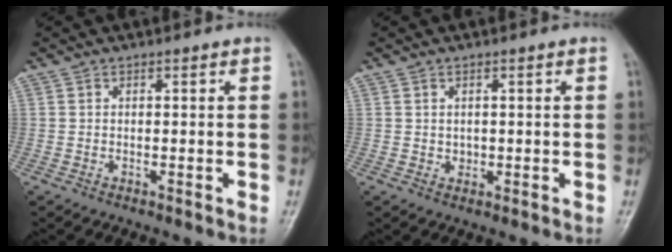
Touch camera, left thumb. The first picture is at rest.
{"total": 1.2, "force": [0.3, 1.1, 0.6], "torque": [-0.004, -0.002, 0.008]}